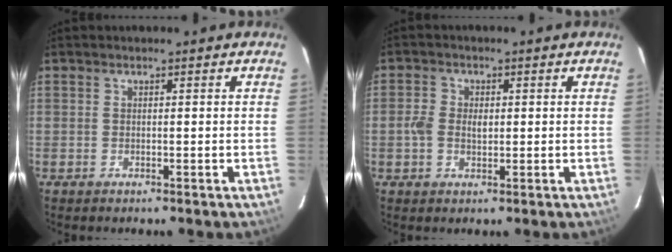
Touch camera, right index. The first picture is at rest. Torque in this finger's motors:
{"motor_torque": [0.07, -0.03, 0.07, 0.05]}